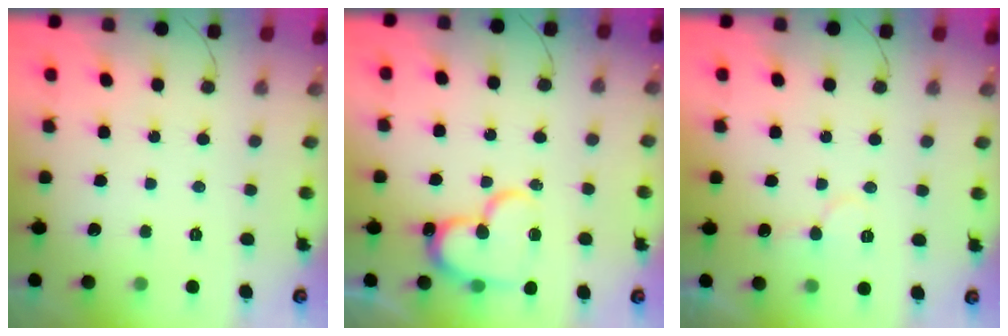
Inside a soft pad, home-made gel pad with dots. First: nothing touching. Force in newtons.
{"total": 15.6, "press": 15.5, "slide": 1.4}
{"total": 7.2, "press": 7.2, "slide": 0.5}